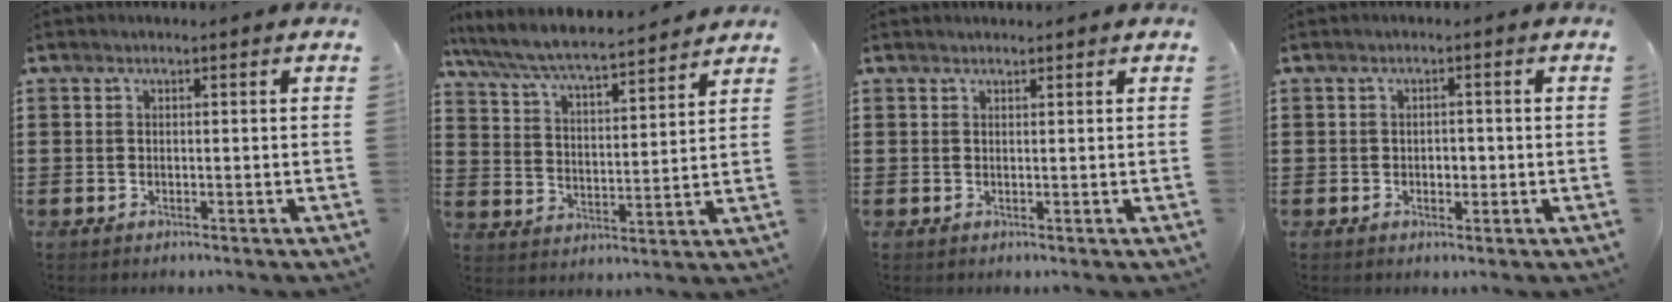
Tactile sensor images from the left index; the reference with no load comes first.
{"total": 6.3, "force": [5.9, 0.3, 2.2], "torque": [-0.069, -0.041, 0.097]}
{"total": 0.7, "force": [0.7, 0.1, 0.0], "torque": [-0.002, 0.001, 0.014]}
{"total": 1.6, "force": [-0.3, 1.1, 1.2], "torque": [-0.024, 0.006, -0.008]}